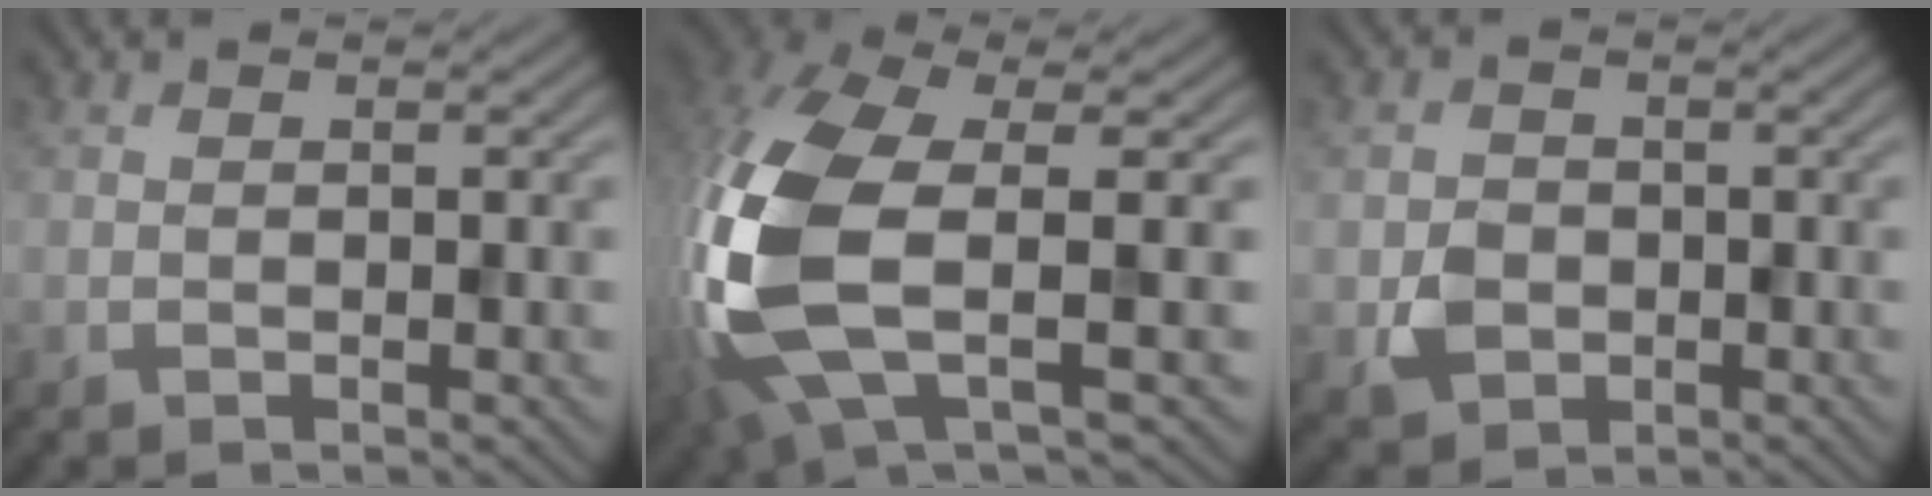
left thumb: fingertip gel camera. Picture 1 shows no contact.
{"total": 13.9, "force": [-1.6, 5.9, 12.5], "torque": [-0.323, -0.020, -0.032]}
{"total": 3.1, "force": [-0.8, 2.7, 1.2], "torque": [-0.025, -0.006, -0.016]}